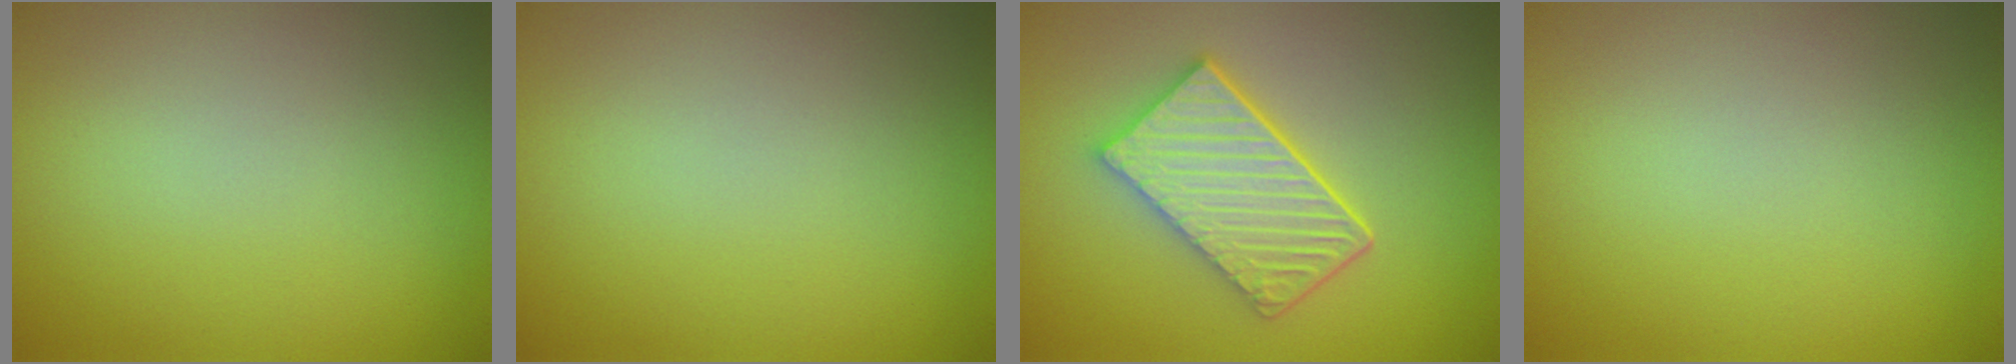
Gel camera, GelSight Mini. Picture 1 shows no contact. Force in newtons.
{"total": 0.0}
{"total": 5.5, "press": 4.3, "slide": 3.4}
{"total": 0.0}